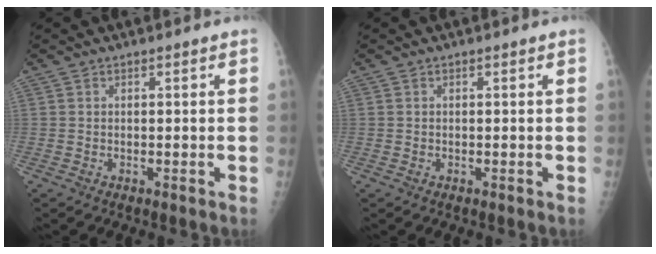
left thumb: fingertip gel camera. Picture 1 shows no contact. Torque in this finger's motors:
{"motor_torque": [-0.34, 0.10, -0.15, -0.16, 0.00]}